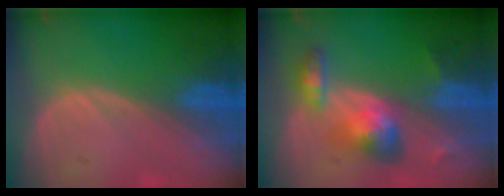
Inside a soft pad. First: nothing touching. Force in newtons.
{"total": 6.1, "press": 5.7, "slide": 2.1}